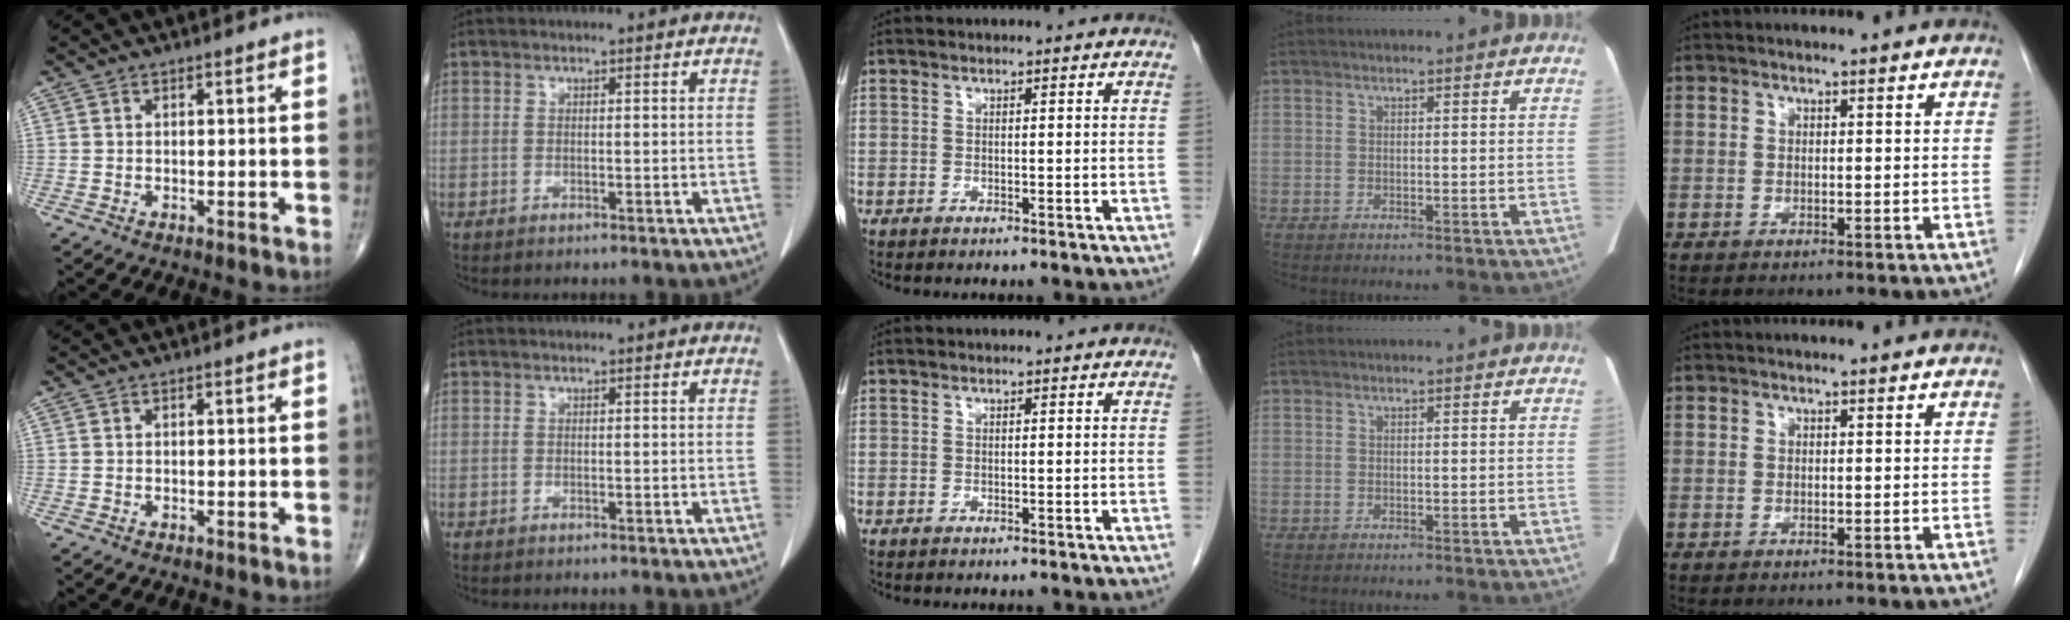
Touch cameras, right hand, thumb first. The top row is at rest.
{}